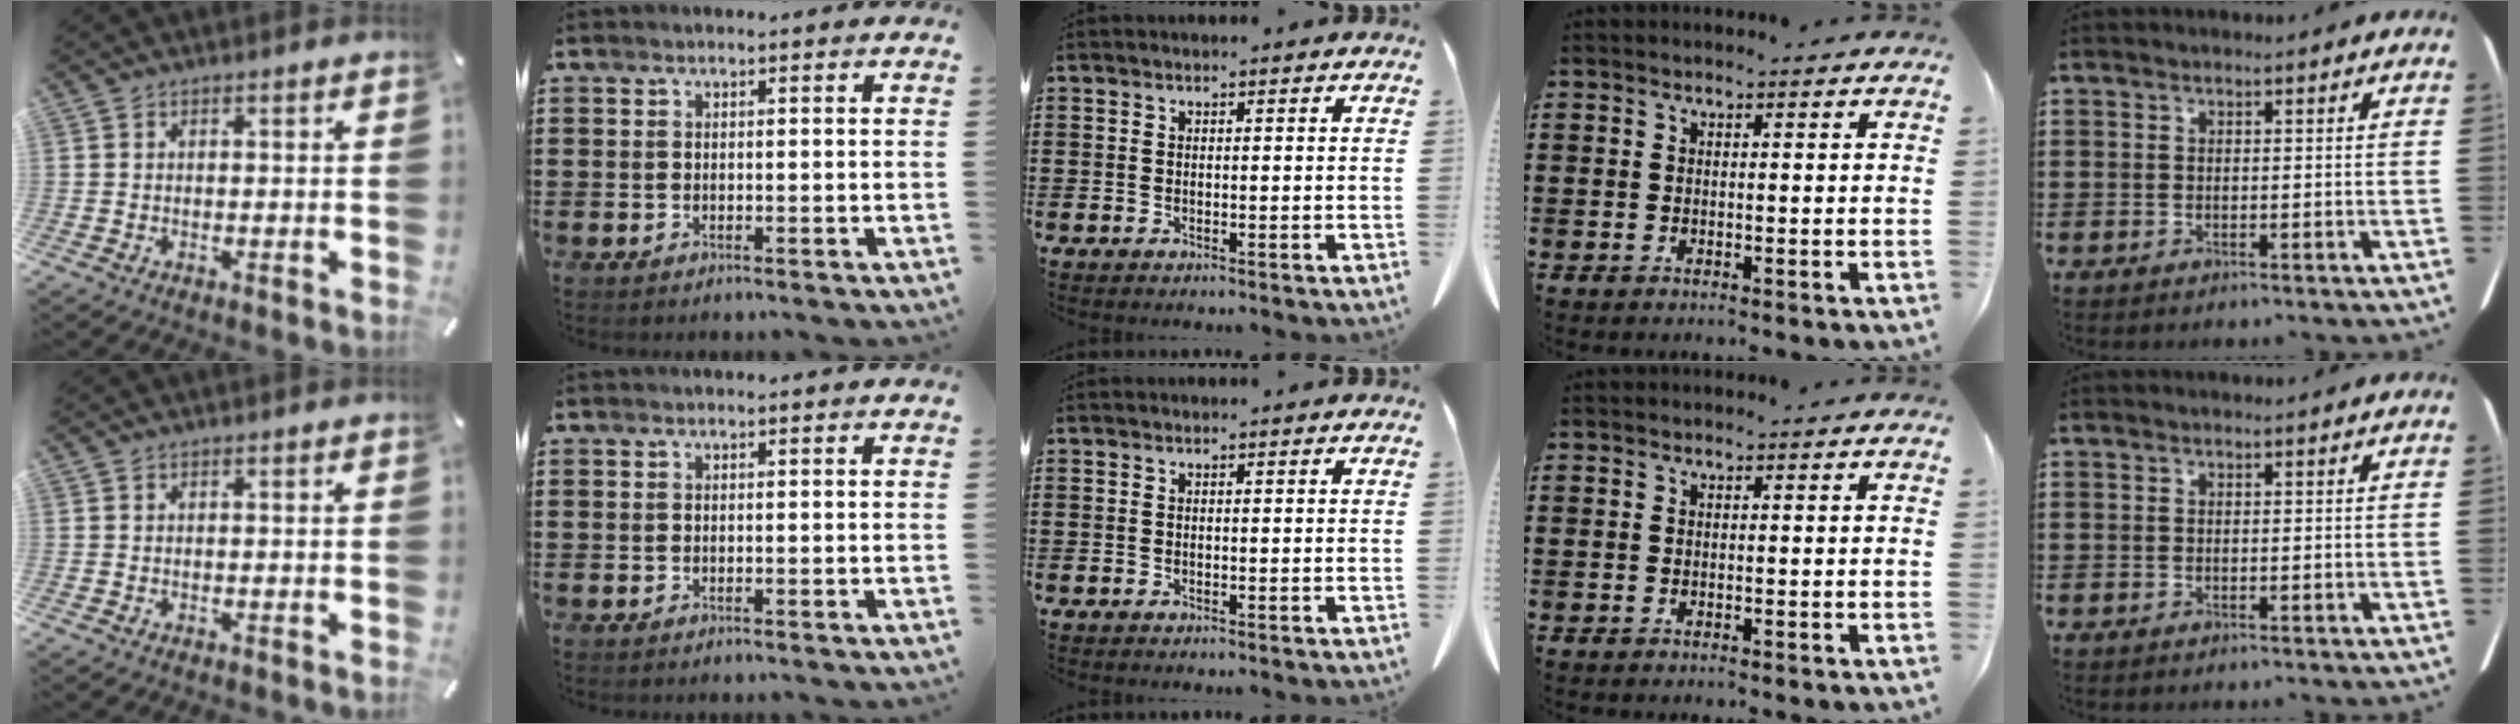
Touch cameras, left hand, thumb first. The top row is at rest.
{}